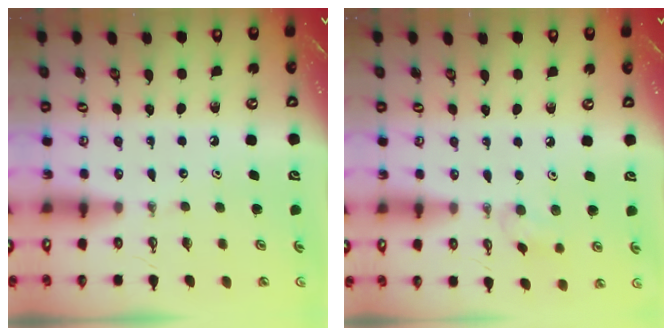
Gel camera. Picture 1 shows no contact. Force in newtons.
{"total": 6.0, "press": 5.1, "slide": 3.1}